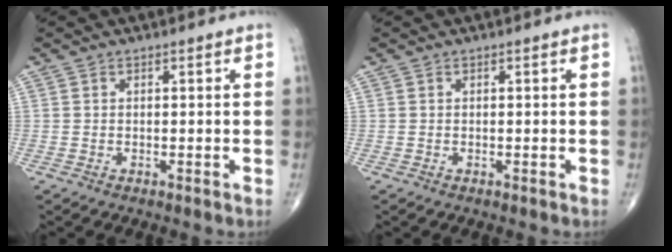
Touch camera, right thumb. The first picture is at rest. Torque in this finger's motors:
{"motor_torque": [0.18, 0.07, -0.04, -0.02, 0.01]}